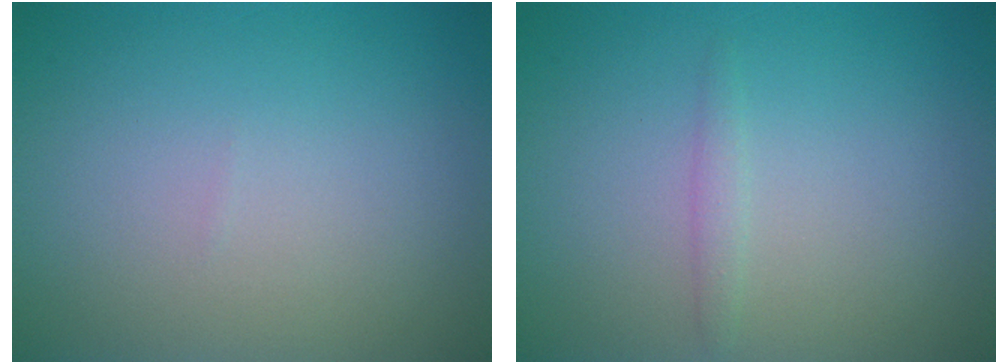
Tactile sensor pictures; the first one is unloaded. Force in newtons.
{"total": 0.9, "press": 0.9, "slide": 0.1}